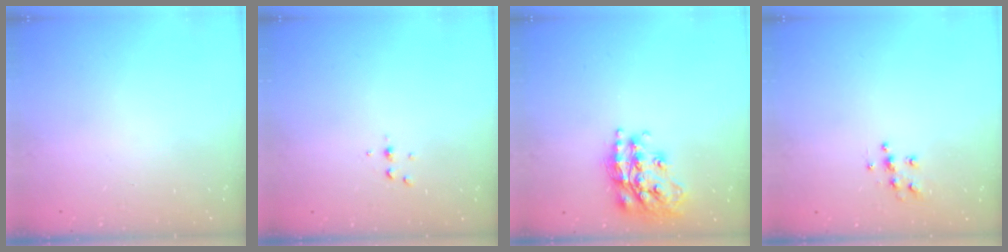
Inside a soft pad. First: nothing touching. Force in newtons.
{"total": 2.5, "press": 2.4, "slide": 0.2}
{"total": 17.9, "press": 17.8, "slide": 1.3}
{"total": 6.2, "press": 6.2, "slide": 0.2}